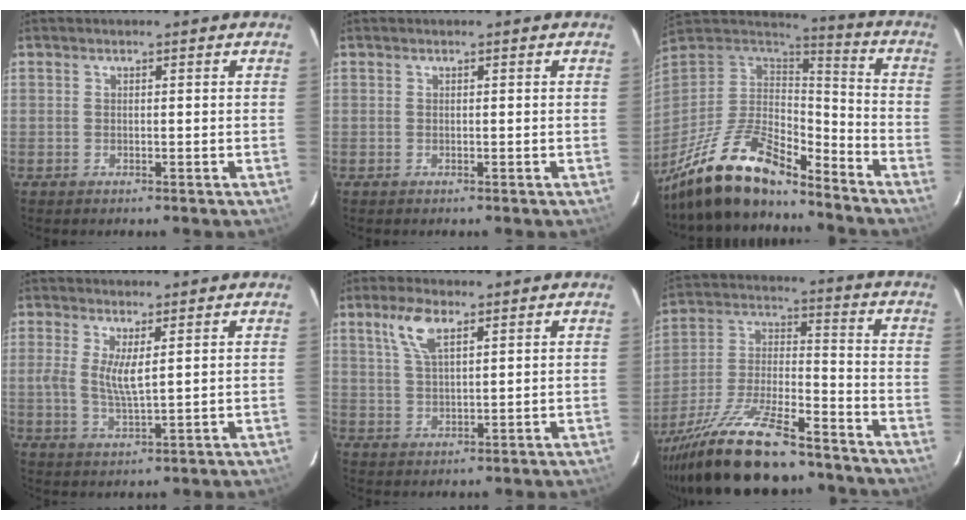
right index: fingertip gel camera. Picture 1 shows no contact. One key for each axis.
{"total": 0.0}
{"total": 21.8, "fx": -17.0, "fy": 6.8, "fz": 11.9, "tx": -0.246, "ty": -0.028, "tz": -0.305}
{"total": 4.9, "fx": 1.2, "fy": 1.0, "fz": 4.7, "tx": -0.094, "ty": -0.008, "tz": 0.021}
{"total": 6.2, "fx": 3.4, "fy": 2.2, "fz": 4.7, "tx": -0.096, "ty": 0.010, "tz": 0.070}
{"total": 22.2, "fx": -17.2, "fy": 5.8, "fz": 12.7, "tx": -0.252, "ty": -0.021, "tz": -0.284}